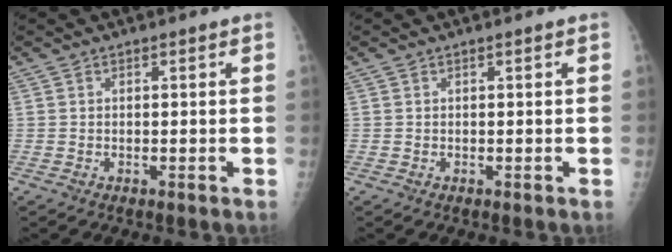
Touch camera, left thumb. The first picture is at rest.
{"total": 0.0}